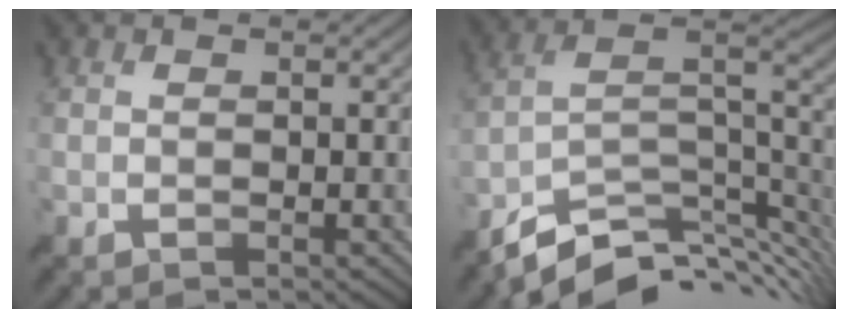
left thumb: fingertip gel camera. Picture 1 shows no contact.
{"total": 10.5, "force": [-7.0, 4.0, 6.7], "torque": [-0.128, 0.002, -0.121]}